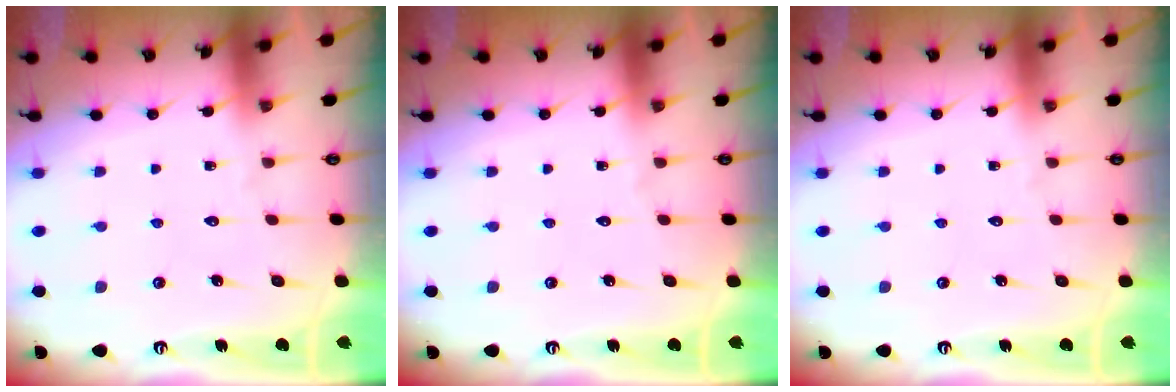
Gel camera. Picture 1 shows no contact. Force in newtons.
{"total": 0.0}
{"total": 0.0}